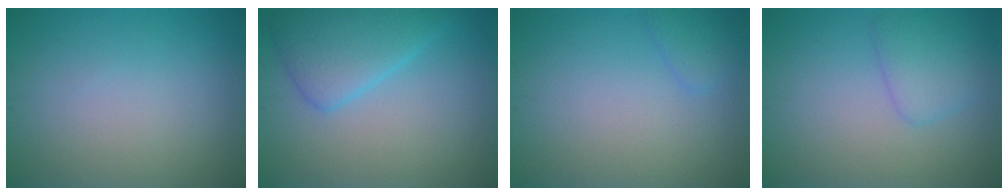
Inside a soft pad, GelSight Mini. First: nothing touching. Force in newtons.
{"total": 4.6, "press": 4.6, "slide": 0.3}
{"total": 1.3, "press": 1.3, "slide": 0.1}
{"total": 2.6, "press": 2.6, "slide": 0.0}